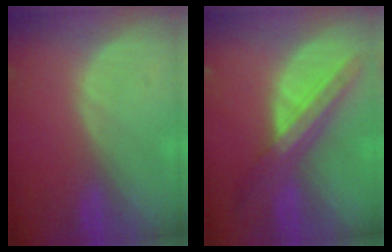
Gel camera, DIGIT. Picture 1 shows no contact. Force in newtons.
{"total": 8.5, "press": 7.5, "slide": 4.0}